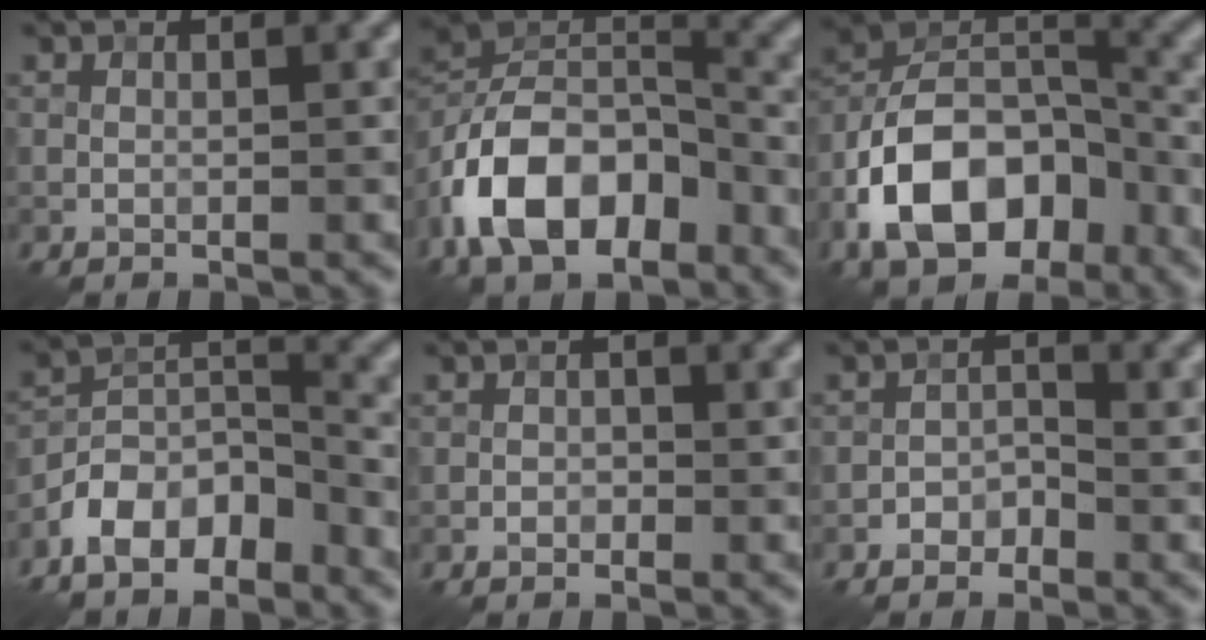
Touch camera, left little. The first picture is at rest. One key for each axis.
{"total": 11.7, "fx": -6.3, "fy": 6.4, "fz": 7.5, "tx": -0.137, "ty": 0.012, "tz": -0.129}
{"total": 12.6, "fx": -6.4, "fy": 7.5, "fz": 7.9, "tx": -0.141, "ty": 0.006, "tz": -0.123}
{"total": 5.9, "fx": -4.3, "fy": 2.7, "fz": 3.0, "tx": -0.050, "ty": 0.005, "tz": -0.089}
{"total": 0.9, "fx": -0.5, "fy": 0.7, "fz": 0.3, "tx": -0.003, "ty": -0.002, "tz": -0.011}
{"total": 1.5, "fx": -1.1, "fy": 1.0, "fz": 0.5, "tx": -0.005, "ty": 0.007, "tz": -0.020}